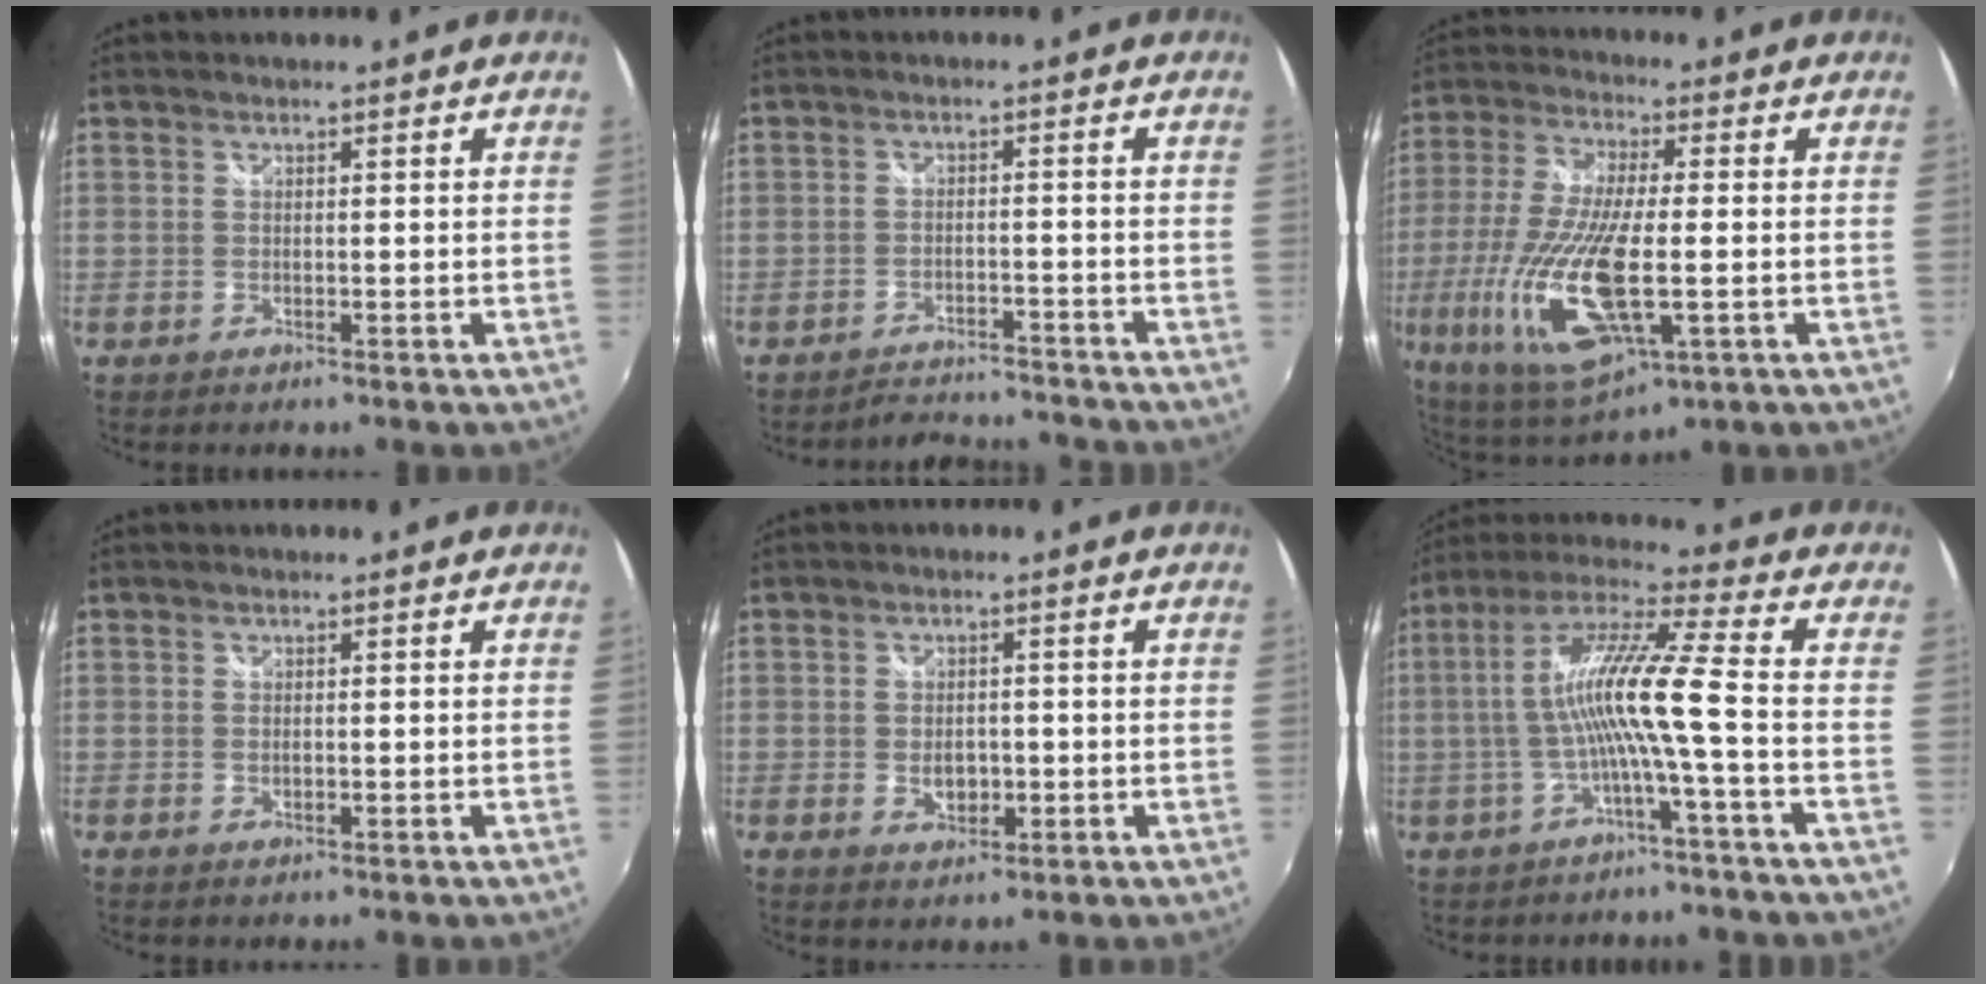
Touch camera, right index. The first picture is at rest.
{"total": 8.3, "force": [-8.1, 1.3, 1.4], "torque": [-0.044, 0.007, -0.112]}
{"total": 21.6, "force": [-5.0, 7.3, 19.7], "torque": [-0.421, -0.042, -0.085]}
{"total": 0.8, "force": [-0.1, 0.5, 0.6], "torque": [-0.011, -0.002, -0.003]}
{"total": 4.1, "force": [-0.8, 3.0, 2.7], "torque": [-0.044, -0.004, -0.011]}
{"total": 11.7, "force": [-2.2, -0.8, 11.5], "torque": [-0.220, 0.010, -0.038]}